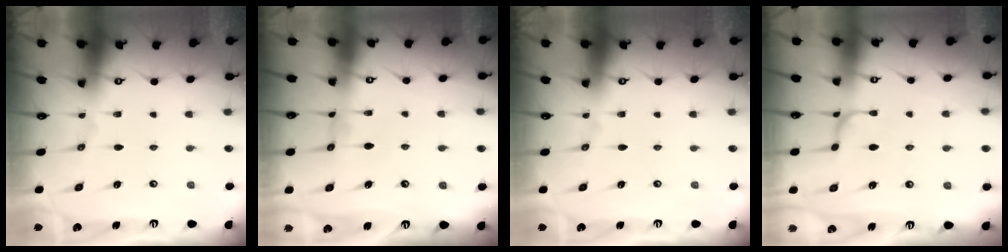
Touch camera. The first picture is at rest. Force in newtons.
{"total": 0.6, "press": 0.4, "slide": 0.5}
{"total": 0.0}
{"total": 2.6, "press": 2.6, "slide": 0.5}